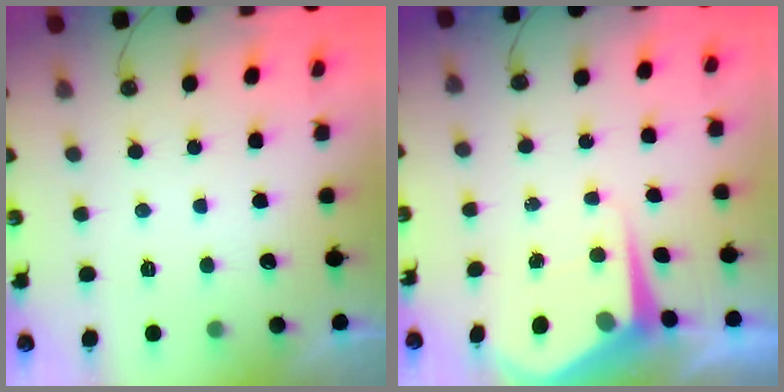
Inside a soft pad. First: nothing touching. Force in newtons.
{"total": 7.0, "press": 7.0, "slide": 0.7}